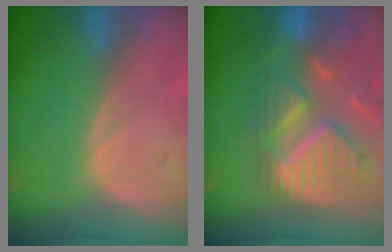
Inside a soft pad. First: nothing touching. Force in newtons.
{"total": 11.8, "press": 10.4, "slide": 5.5}